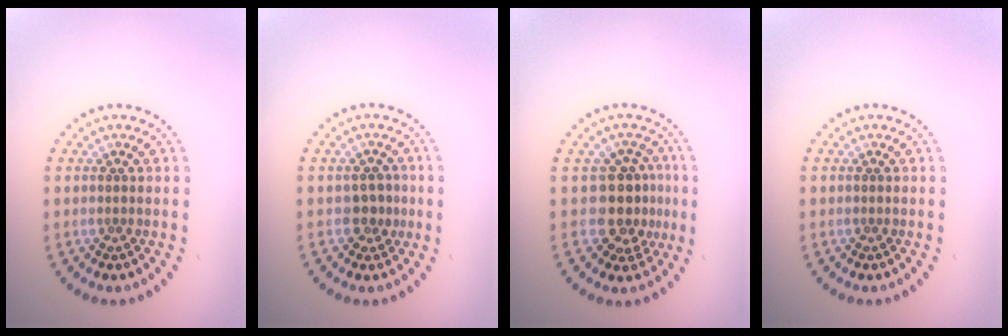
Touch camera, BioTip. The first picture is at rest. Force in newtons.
{"total": 1.9, "press": 1.7, "slide": 0.9}
{"total": 3.8, "press": 3.2, "slide": 2.0}
{"total": 0.0}